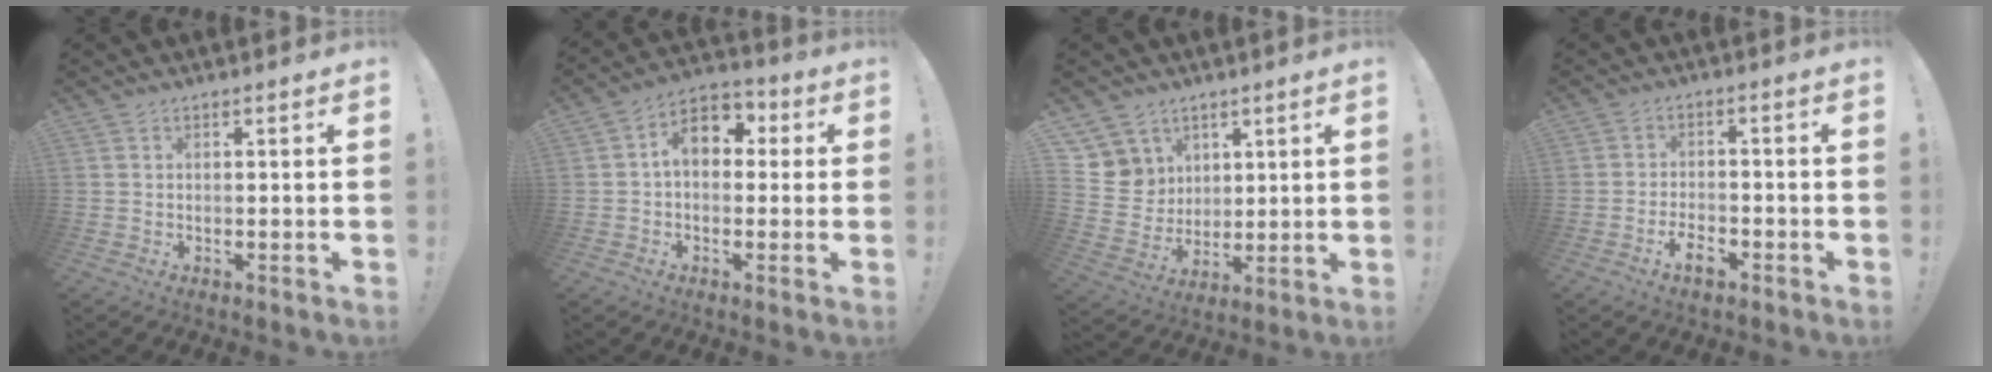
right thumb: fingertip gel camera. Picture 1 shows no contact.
{"total": 9.0, "force": [1.6, 6.4, 6.2], "torque": [-0.097, 0.013, 0.033]}
{"total": 7.4, "force": [4.4, 6.0, -0.2], "torque": [-0.002, -0.045, 0.089]}
{"total": 4.7, "force": [-3.4, 1.9, 2.5], "torque": [-0.047, 0.013, -0.058]}